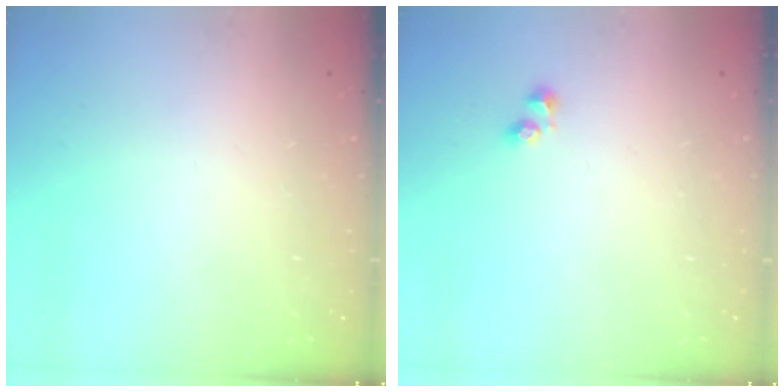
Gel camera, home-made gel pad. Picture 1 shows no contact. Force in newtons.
{"total": 2.1, "press": 1.9, "slide": 0.9}